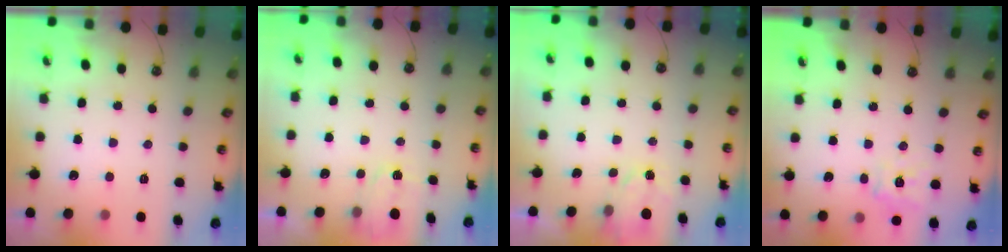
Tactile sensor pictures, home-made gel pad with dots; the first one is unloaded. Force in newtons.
{"total": 2.4, "press": 2.4, "slide": 0.3}
{"total": 2.1, "press": 2.1, "slide": 0.4}
{"total": 12.5, "press": 12.4, "slide": 1.7}